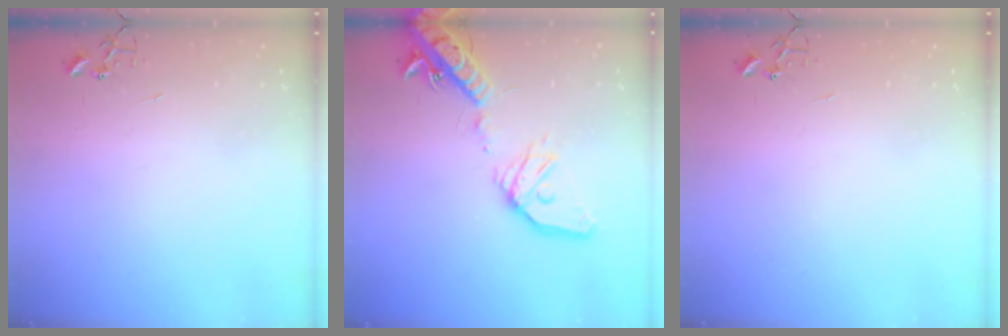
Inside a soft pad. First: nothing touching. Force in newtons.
{"total": 20.1, "press": 19.7, "slide": 3.9}
{"total": 0.0}